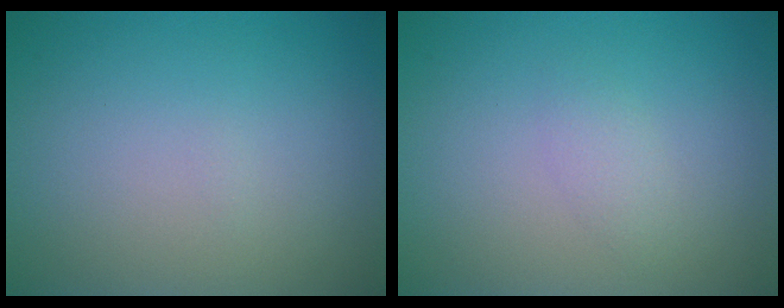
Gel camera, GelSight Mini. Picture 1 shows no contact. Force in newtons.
{"total": 1.2, "press": 1.2, "slide": 0.1}